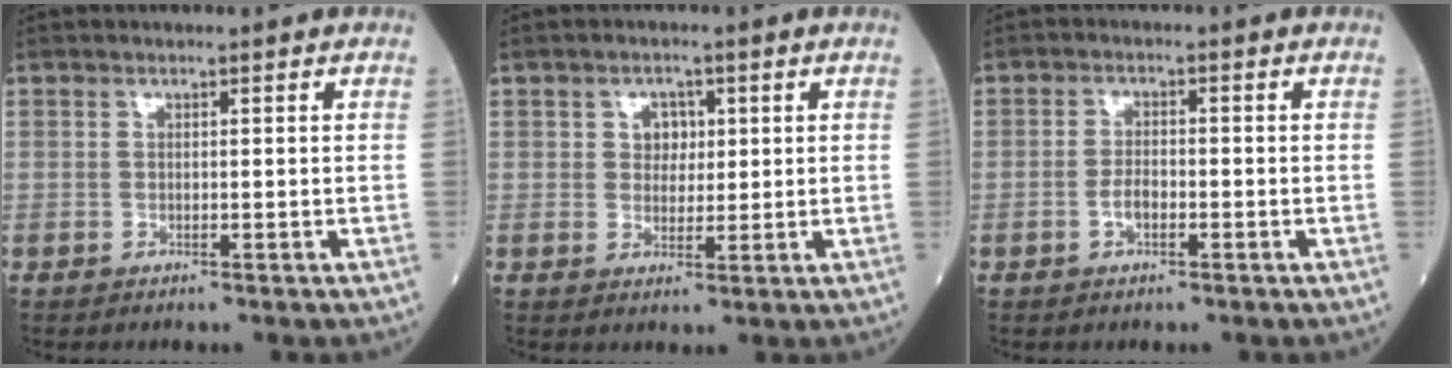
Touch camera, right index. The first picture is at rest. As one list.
[{"total": 3.1, "force": [0.8, 2.5, 1.6], "torque": [-0.017, 0.004, 0.012]}, {"total": 2.5, "force": [-1.0, 1.1, 2.1], "torque": [-0.037, 0.003, -0.014]}]